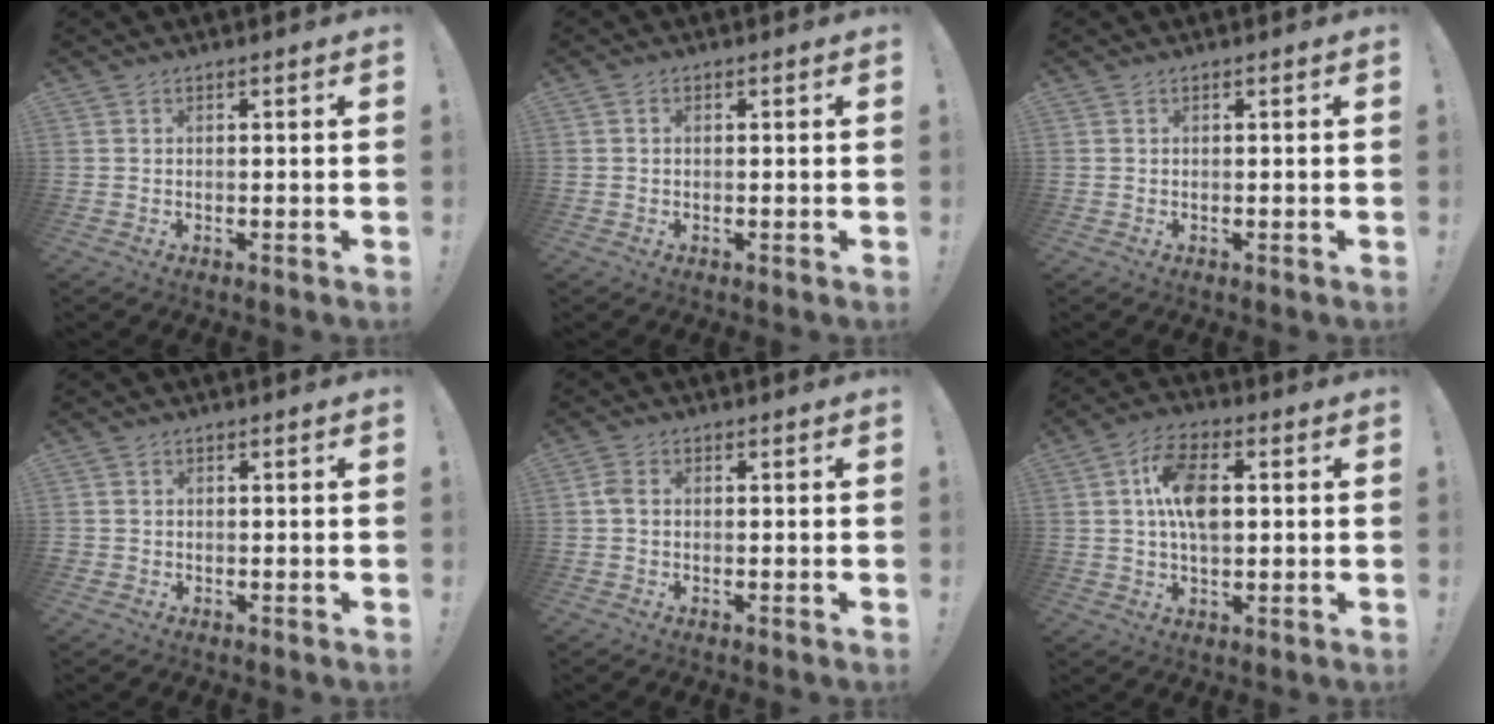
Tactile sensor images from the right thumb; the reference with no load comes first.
{"total": 0.6, "force": [-0.1, 0.5, 0.4], "torque": [-0.014, 0.005, -0.002]}
{"total": 0.0}
{"total": 1.1, "force": [-0.3, 1.1, 0.2], "torque": [-0.010, 0.005, -0.004]}
{"total": 2.6, "force": [-0.3, 1.7, 1.9], "torque": [-0.050, 0.009, -0.004]}
{"total": 11.6, "force": [1.4, 6.7, 9.3], "torque": [-0.166, 0.009, 0.027]}